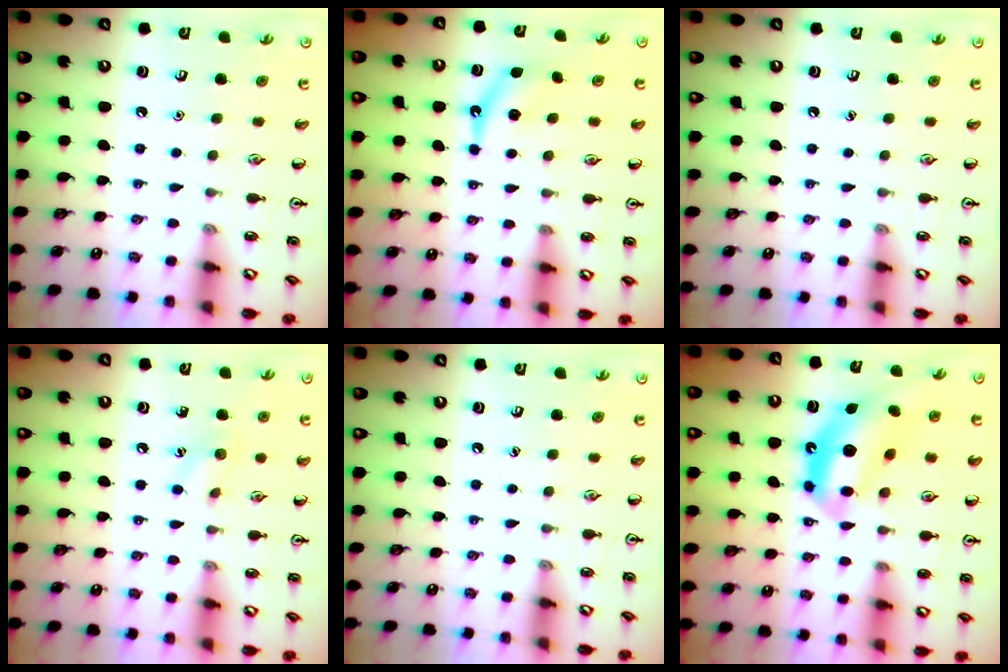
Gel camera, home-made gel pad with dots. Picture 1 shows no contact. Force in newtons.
{"total": 4.8, "press": 4.7, "slide": 0.9}
{"total": 0.0}
{"total": 7.5, "press": 7.3, "slide": 1.9}
{"total": 0.0}
{"total": 11.1, "press": 10.5, "slide": 3.6}